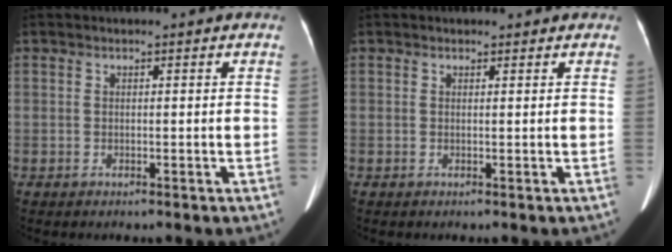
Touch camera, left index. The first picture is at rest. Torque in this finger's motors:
{"motor_torque": [-0.07, -0.11, -0.08, -0.03]}